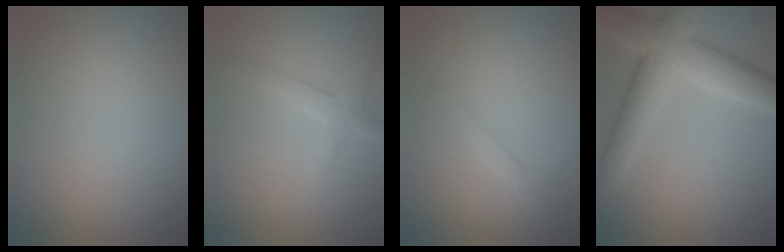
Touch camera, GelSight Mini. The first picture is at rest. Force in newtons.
{"total": 2.2, "press": 2.2, "slide": 0.1}
{"total": 1.7, "press": 1.7, "slide": 0.1}
{"total": 7.6, "press": 7.6, "slide": 0.3}